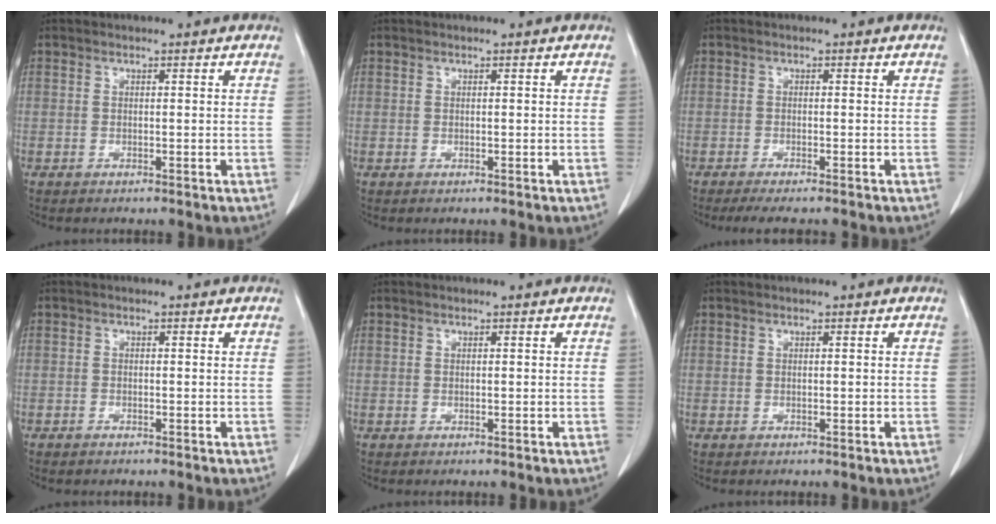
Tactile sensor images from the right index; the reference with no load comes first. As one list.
[{"total": 0.0}, {"total": 6.0, "force": [-4.9, 1.2, 3.4], "torque": [-0.052, -0.009, -0.074]}, {"total": 1.2, "force": [-0.8, 0.8, 0.6], "torque": [-0.014, 0.001, -0.010]}, {"total": 0.0}, {"total": 0.0}]